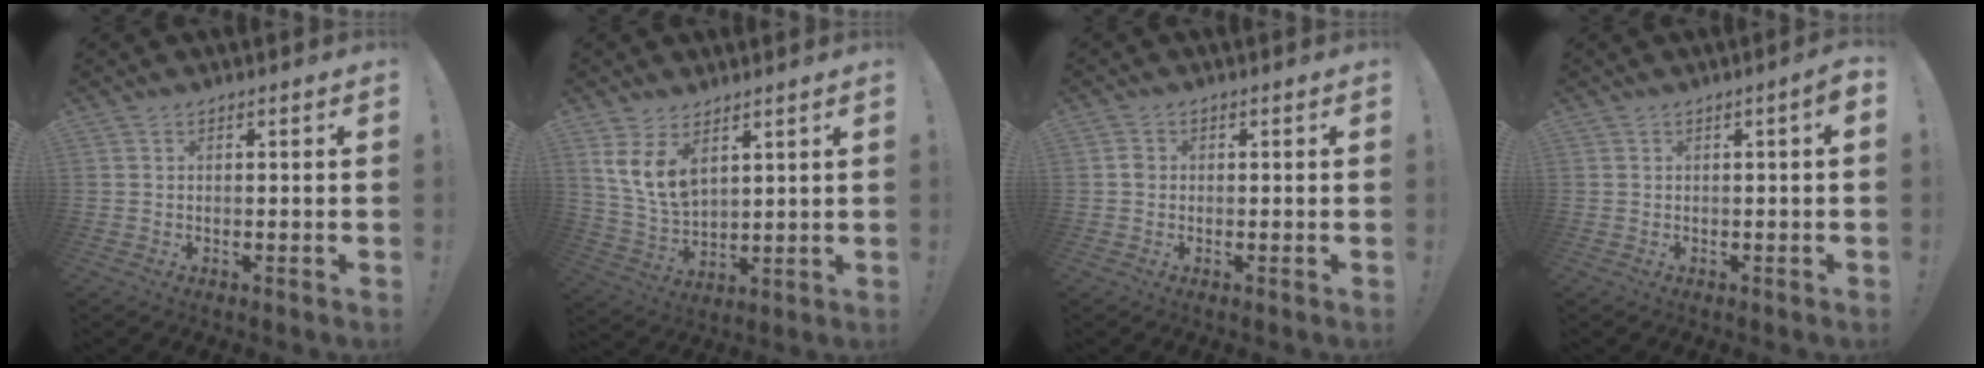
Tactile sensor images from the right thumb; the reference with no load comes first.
{"total": 9.6, "force": [5.5, 5.4, 5.7], "torque": [-0.114, -0.027, 0.110]}
{"total": 1.6, "force": [-0.2, 1.4, 0.7], "torque": [-0.010, 0.005, -0.005]}
{"total": 2.3, "force": [0.0, 0.0, 2.3], "torque": [-0.041, 0.002, -0.002]}